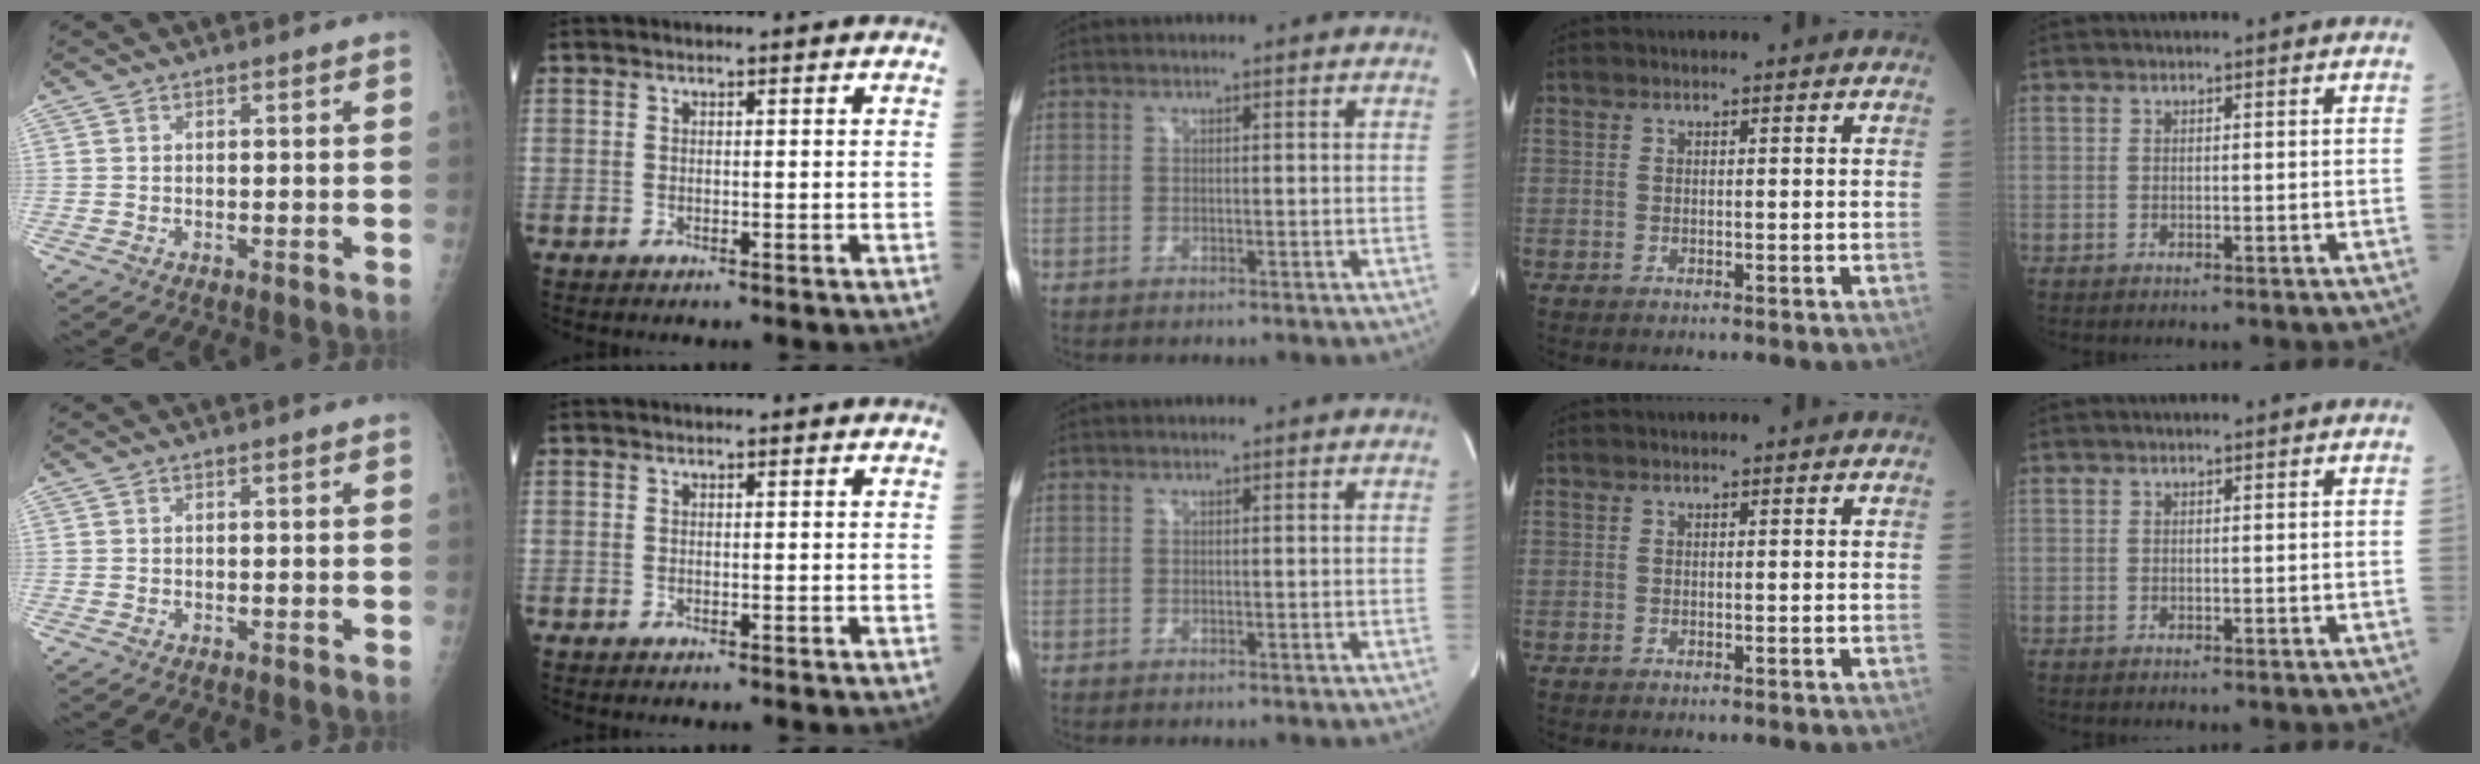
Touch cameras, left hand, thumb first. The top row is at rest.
{}